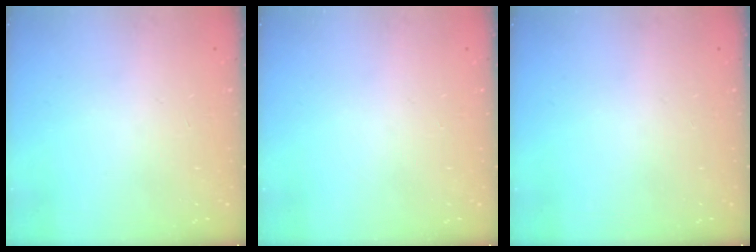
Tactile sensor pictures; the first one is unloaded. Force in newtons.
{"total": 0.0}
{"total": 0.0}